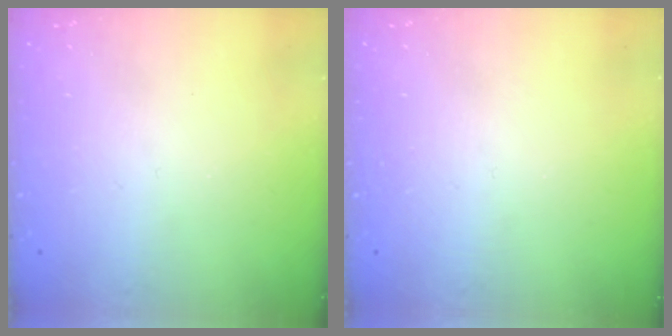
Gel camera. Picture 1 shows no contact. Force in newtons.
{"total": 0.0}